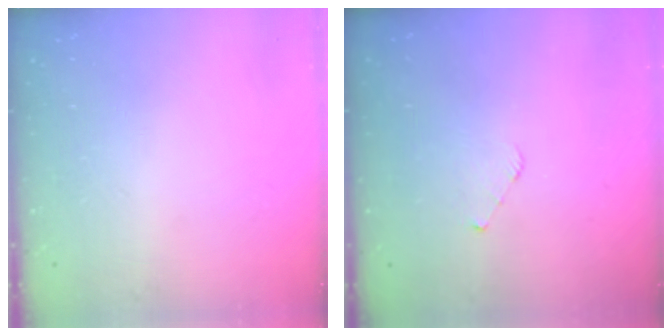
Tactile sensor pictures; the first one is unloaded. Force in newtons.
{"total": 3.2, "press": 3.1, "slide": 0.3}